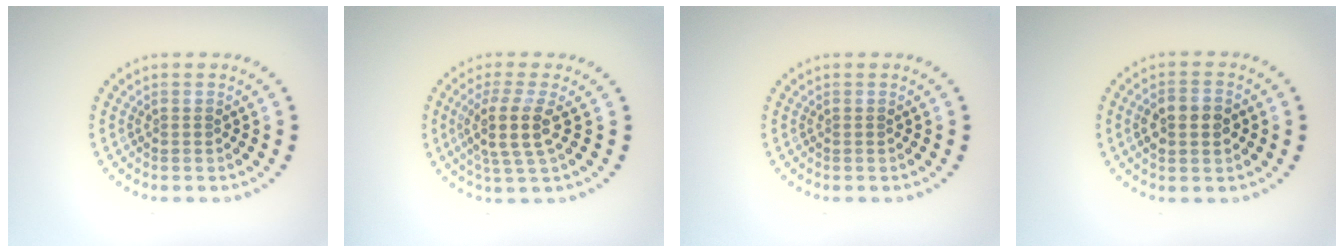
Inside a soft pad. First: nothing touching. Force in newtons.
{"total": 3.7, "press": 3.0, "slide": 2.2}
{"total": 0.0}
{"total": 3.6, "press": 3.5, "slide": 0.2}